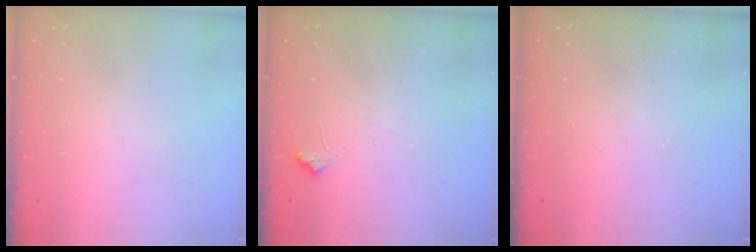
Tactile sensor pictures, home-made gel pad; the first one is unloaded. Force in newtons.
{"total": 7.3, "press": 7.2, "slide": 0.9}
{"total": 2.1, "press": 2.1, "slide": 0.4}